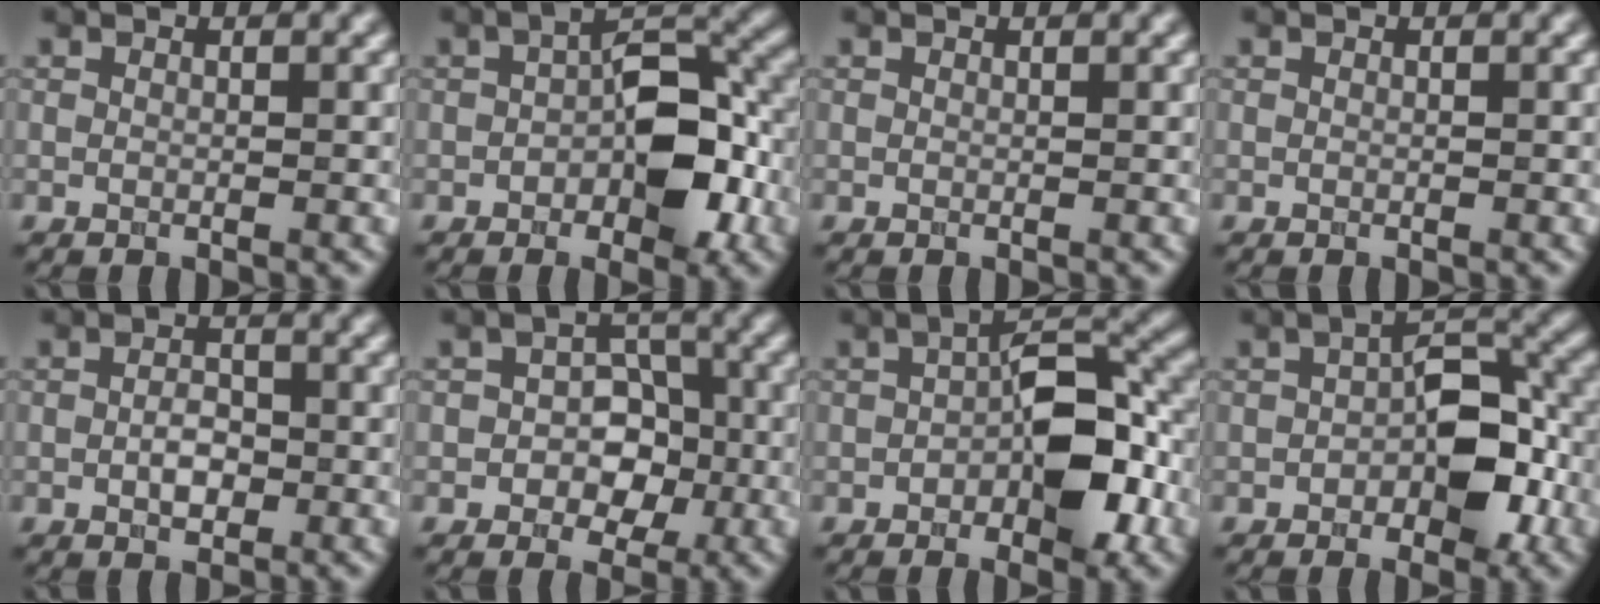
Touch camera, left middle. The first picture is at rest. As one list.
[{"total": 7.6, "force": [-1.4, 3.9, 6.4], "torque": [-0.083, 0.011, -0.030]}, {"total": 0.0}, {"total": 0.0}, {"total": 2.4, "force": [-0.5, 1.4, 1.9], "torque": [-0.035, 0.001, -0.011]}, {"total": 4.5, "force": [-1.0, 3.3, 2.9], "torque": [-0.022, 0.000, -0.023]}, {"total": 8.4, "force": [-1.5, 4.0, 7.2], "torque": [-0.098, 0.012, -0.033]}, {"total": 6.8, "force": [-1.4, 3.6, 5.6], "torque": [-0.068, 0.010, -0.028]}]